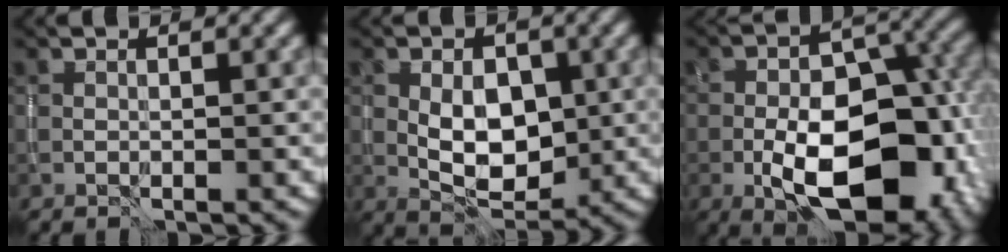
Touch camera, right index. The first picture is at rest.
{"total": 5.4, "force": [-0.1, 3.4, 4.2], "torque": [-0.069, -0.001, -0.003]}
{"total": 13.2, "force": [-4.5, 6.9, 10.3], "torque": [-0.149, -0.010, -0.073]}